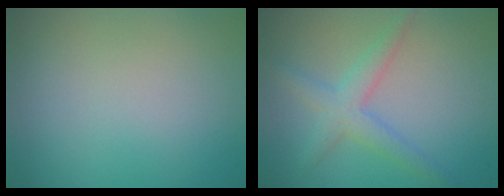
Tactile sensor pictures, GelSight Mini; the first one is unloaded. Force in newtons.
{"total": 2.9, "press": 2.9, "slide": 0.1}